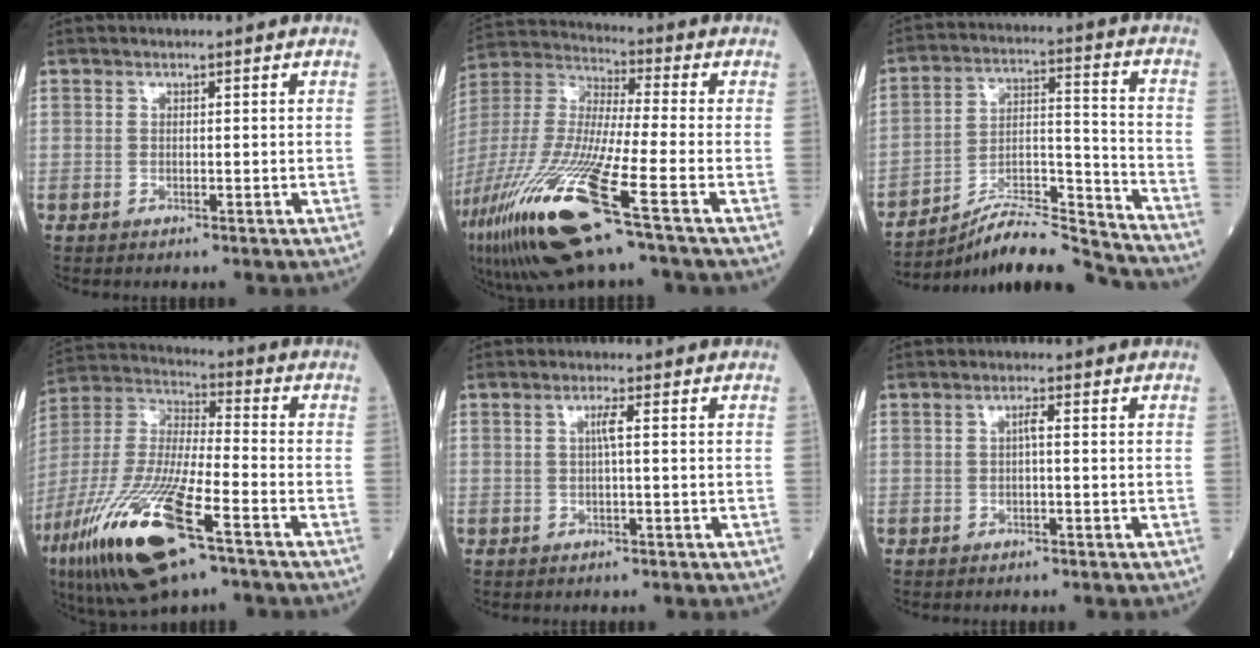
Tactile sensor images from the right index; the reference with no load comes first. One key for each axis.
{"total": 24.0, "fx": -13.1, "fy": 2.1, "fz": 20.0, "tx": -0.465, "ty": -0.064, "tz": -0.250}
{"total": 16.9, "fx": -16.3, "fy": 0.2, "fz": 4.1, "tx": -0.072, "ty": 0.027, "tz": -0.270}
{"total": 22.1, "fx": -11.7, "fy": 4.3, "fz": 18.3, "tx": -0.412, "ty": -0.058, "tz": -0.218}
{"total": 1.7, "fx": 0.2, "fy": -0.2, "fz": 1.6, "tx": -0.033, "ty": 0.002, "tz": 0.002}
{"total": 1.2, "fx": 0.1, "fy": 0.1, "fz": 1.2, "tx": -0.021, "ty": 0.002, "tz": 0.000}